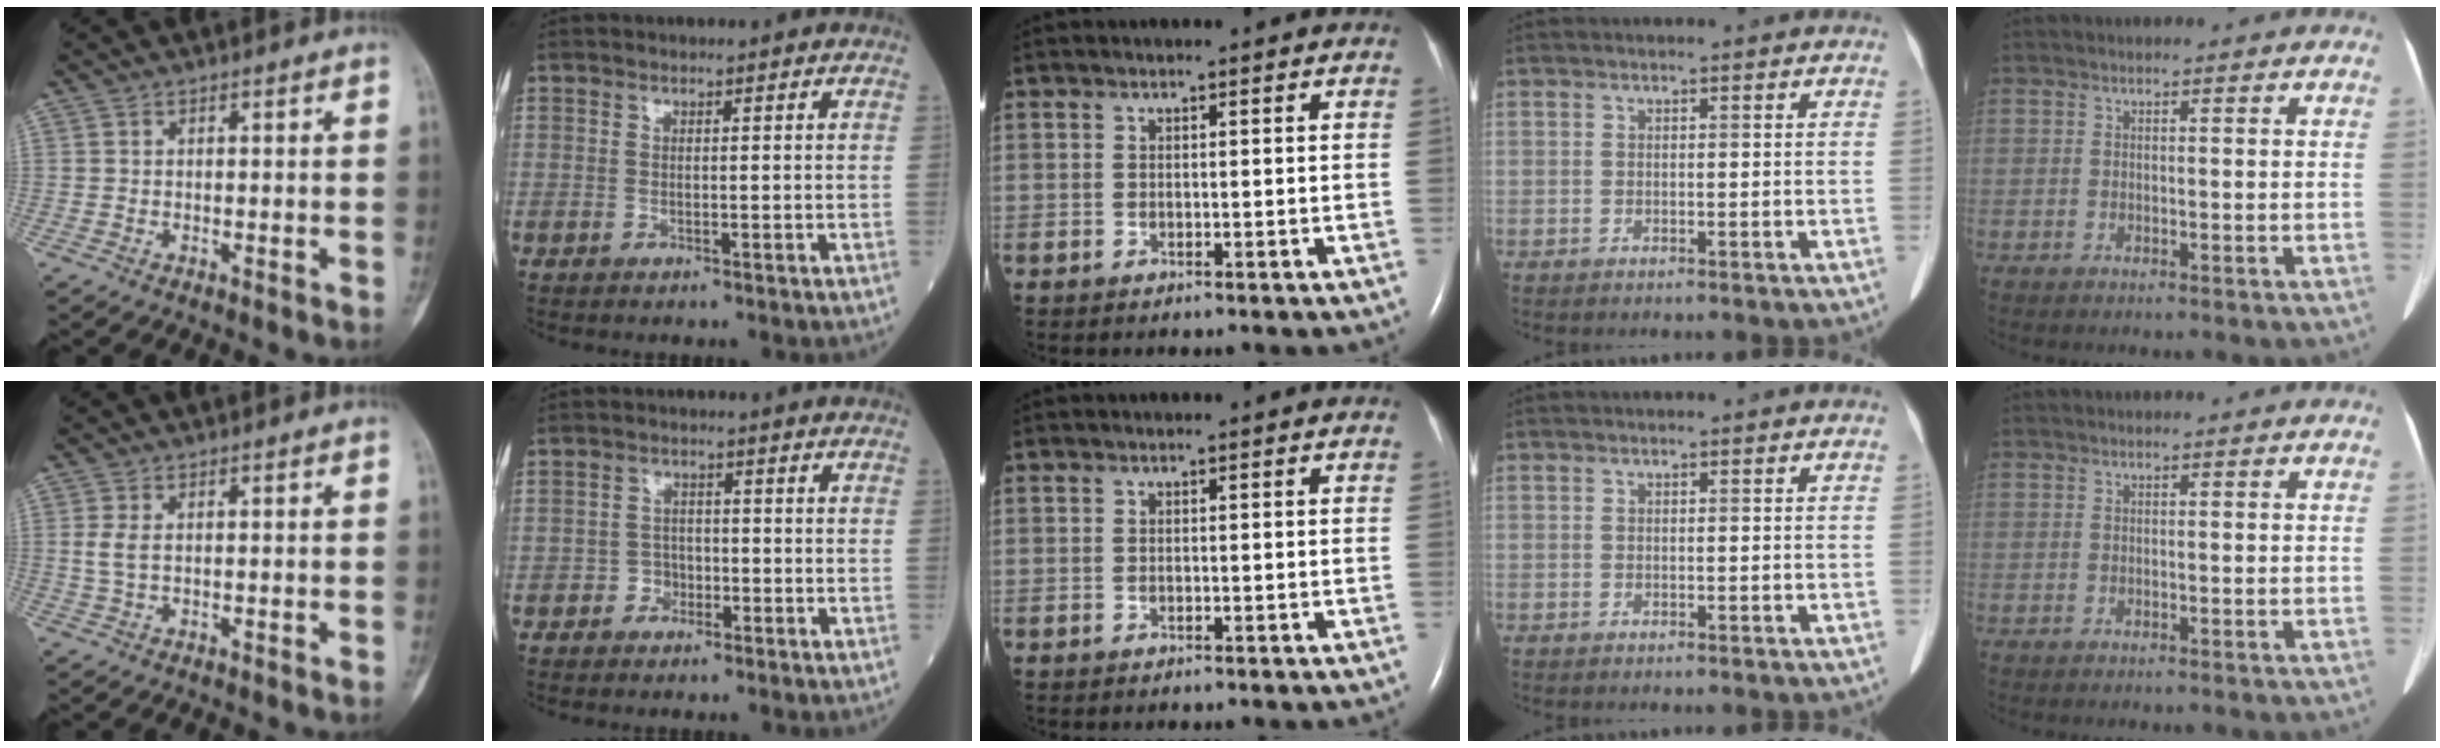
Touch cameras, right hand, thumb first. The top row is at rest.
{"thumb": {"total": 2.3, "force": [0.5, 1.2, 1.9], "torque": [-0.054, 0.004, 0.015]}, "index": {"total": 2.4, "force": [-1.2, 2.0, 0.6], "torque": [-0.005, 0.011, -0.025]}}